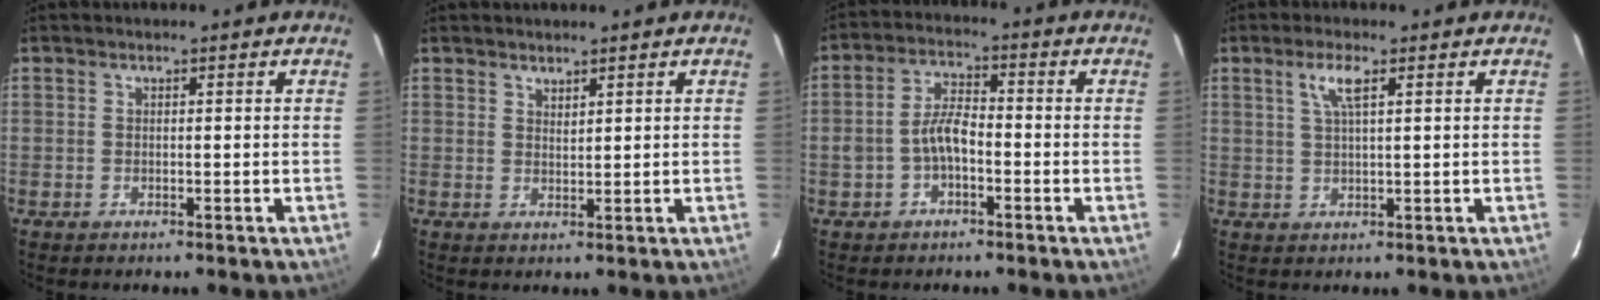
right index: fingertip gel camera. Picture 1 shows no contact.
{"total": 1.6, "force": [1.4, 0.5, 0.4], "torque": [-0.004, 0.001, 0.026]}
{"total": 5.5, "force": [-1.9, 2.6, 4.4], "torque": [-0.090, 0.015, -0.033]}
{"total": 3.7, "force": [1.7, 0.6, 3.2], "torque": [-0.064, 0.005, 0.033]}